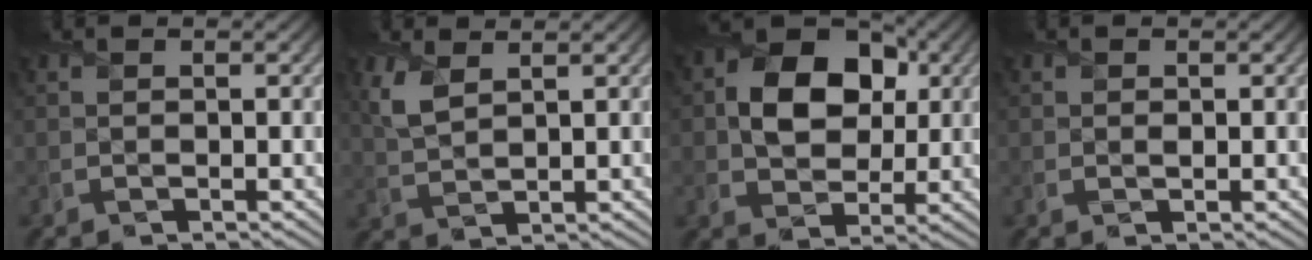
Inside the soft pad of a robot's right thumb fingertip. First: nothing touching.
{"total": 4.0, "force": [2.2, 1.7, 2.9], "torque": [-0.083, 0.003, 0.050]}
{"total": 9.9, "force": [1.9, 7.3, 6.4], "torque": [-0.114, 0.009, 0.024]}
{"total": 0.5, "force": [0.0, 0.5, 0.3], "torque": [-0.003, -0.004, -0.002]}